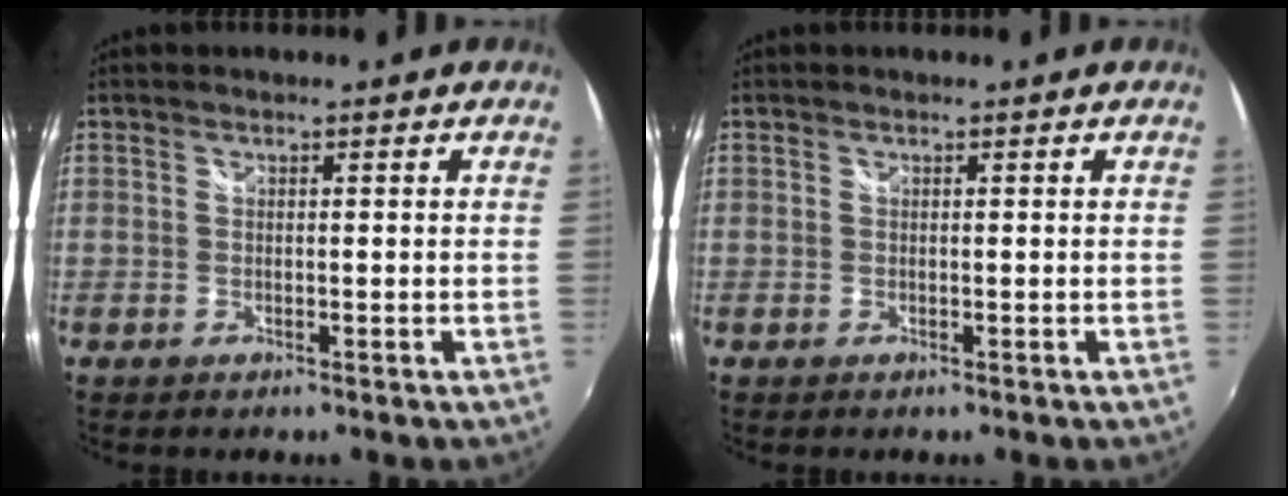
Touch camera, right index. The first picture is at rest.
{"total": 0.0}